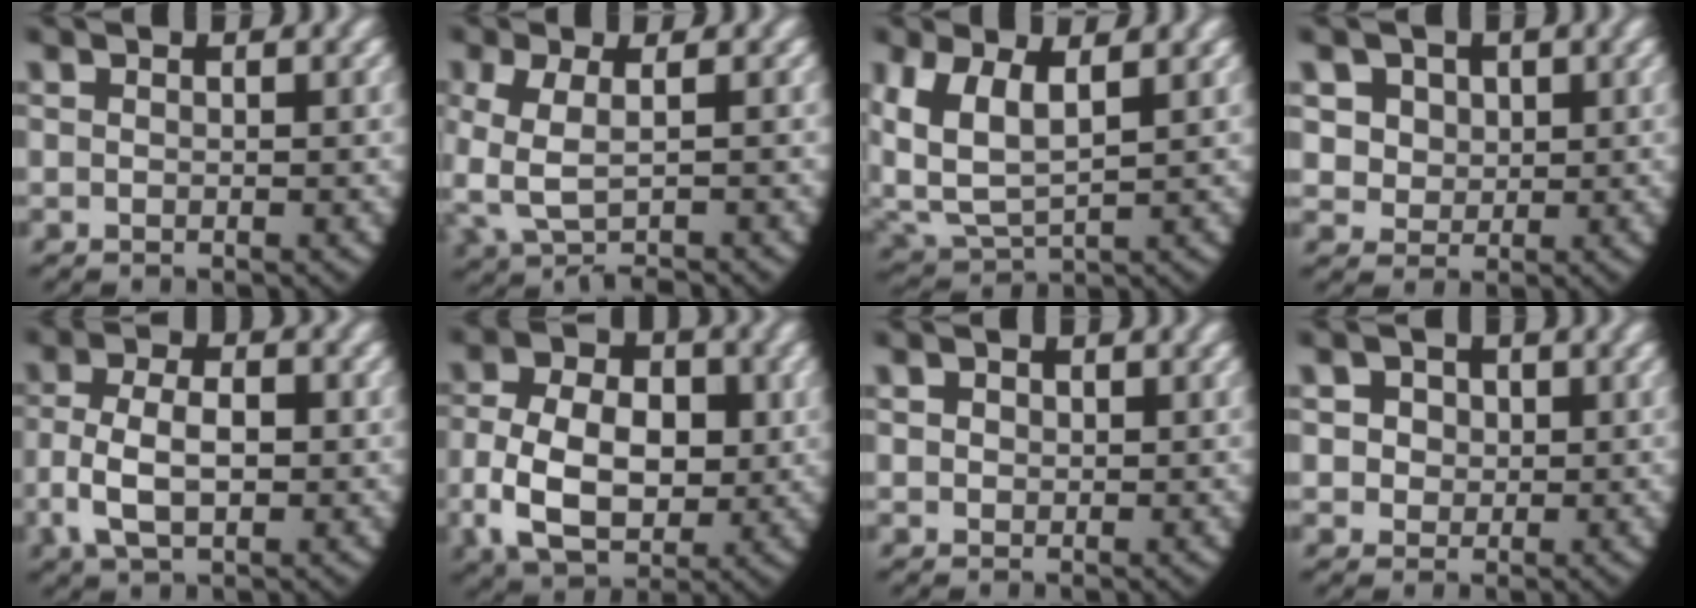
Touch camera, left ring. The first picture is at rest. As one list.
[{"total": 4.6, "force": [-0.9, 2.9, 3.5], "torque": [-0.094, -0.012, -0.004]}, {"total": 6.7, "force": [1.3, 5.2, 4.1], "torque": [-0.132, -0.034, 0.044]}, {"total": 6.8, "force": [1.6, 6.0, 2.8], "torque": [-0.082, -0.011, 0.030]}, {"total": 5.3, "force": [-0.7, 3.3, 4.0], "torque": [-0.094, -0.013, -0.003]}, {"total": 9.1, "force": [-0.6, 6.9, 6.0], "torque": [-0.133, -0.030, 0.003]}, {"total": 1.2, "force": [0.4, 1.1, 0.5], "torque": [-0.012, -0.004, 0.013]}, {"total": 5.1, "force": [1.4, 4.4, 2.2], "torque": [-0.047, 0.008, 0.020]}]